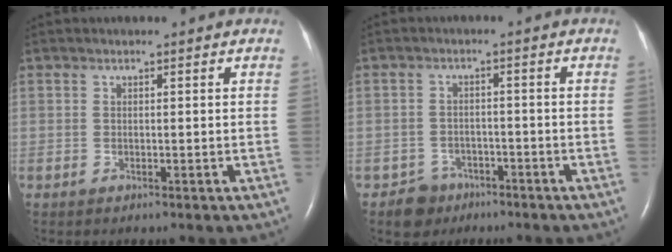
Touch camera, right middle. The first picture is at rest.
{"total": 3.8, "force": [-2.6, 2.8, -0.2], "torque": [0.001, 0.011, -0.039]}